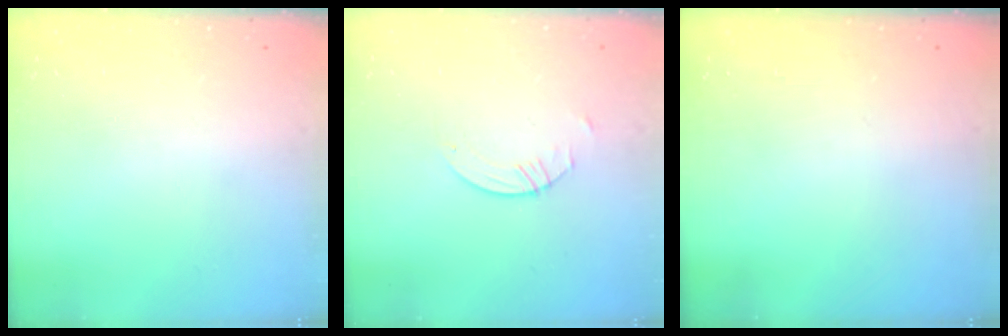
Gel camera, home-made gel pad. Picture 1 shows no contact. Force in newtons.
{"total": 0.8, "press": 0.8, "slide": 0.2}
{"total": 0.0}